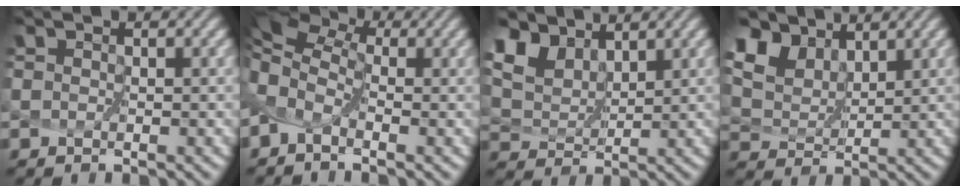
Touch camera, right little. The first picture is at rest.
{"total": 5.8, "force": [1.1, 3.7, 4.4], "torque": [-0.100, 0.024, 0.014]}
{"total": 6.9, "force": [5.4, 3.3, 2.9], "torque": [-0.112, -0.001, 0.112]}
{"total": 9.8, "force": [6.7, 5.6, 4.4], "torque": [-0.140, 0.022, 0.128]}